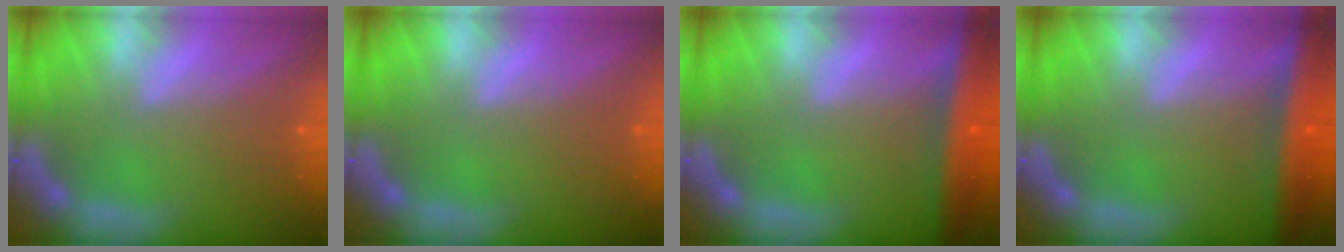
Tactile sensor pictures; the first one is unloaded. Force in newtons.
{"total": 0.0}
{"total": 6.4}
{"total": 6.4}